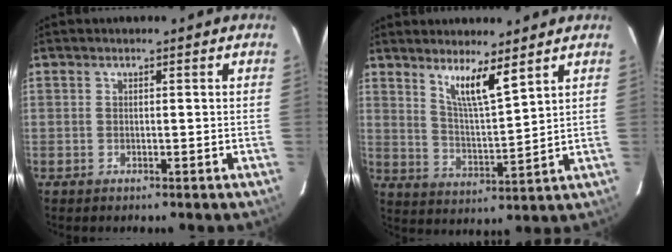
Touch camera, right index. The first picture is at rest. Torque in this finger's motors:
{"motor_torque": [-0.20, 0.27, -0.01, 0.03]}